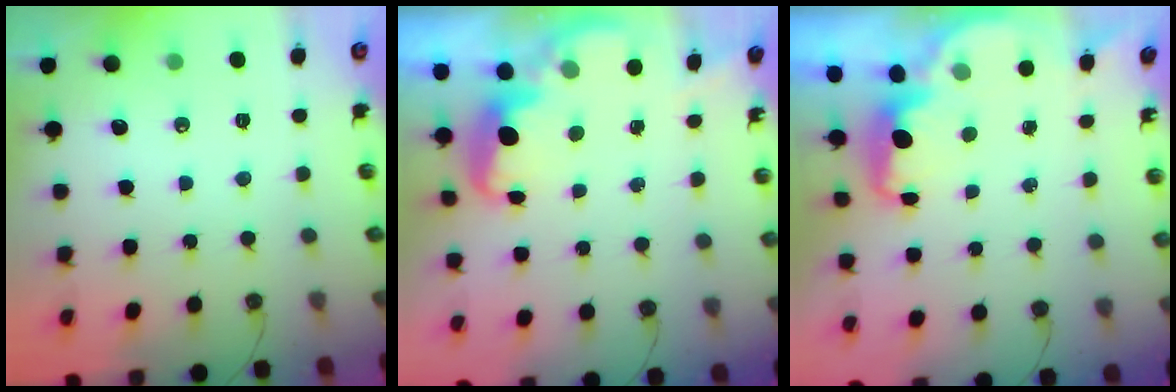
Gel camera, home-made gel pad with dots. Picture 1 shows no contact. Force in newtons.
{"total": 2.7, "press": 2.6, "slide": 0.8}
{"total": 1.7, "press": 1.5, "slide": 0.7}